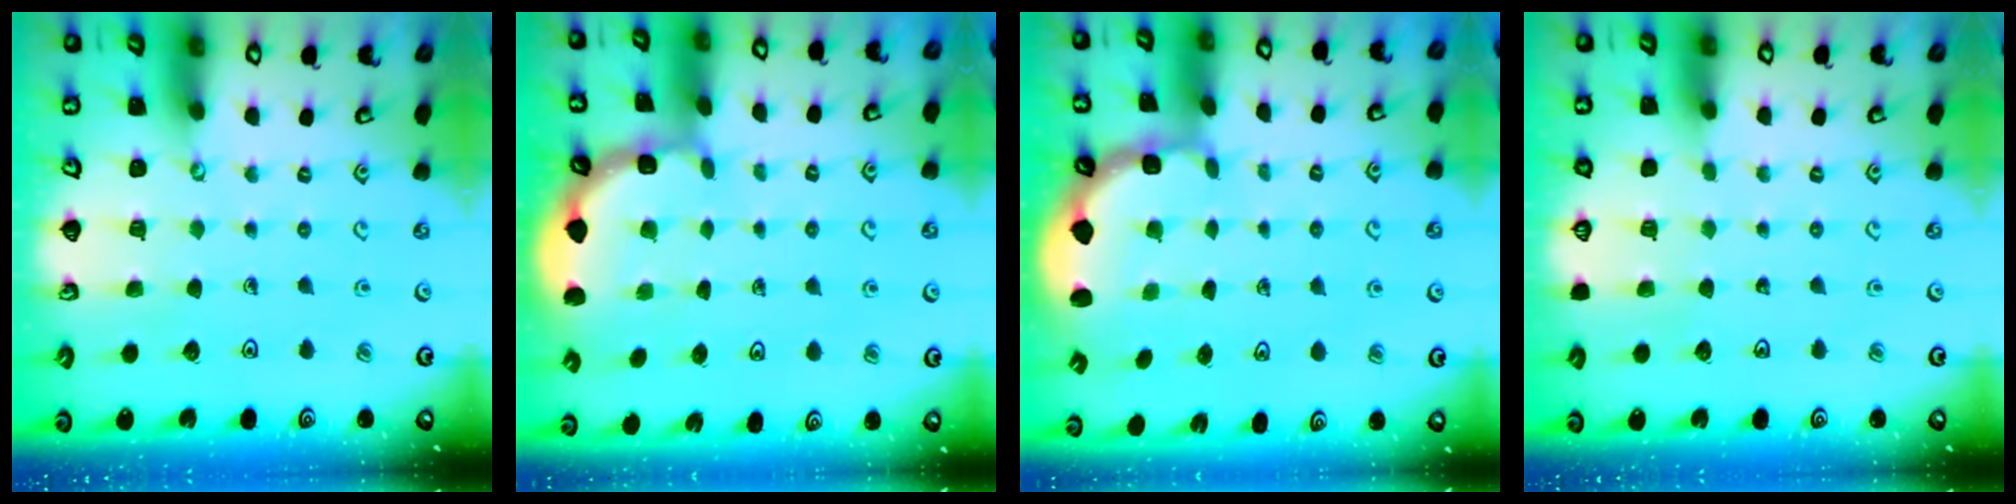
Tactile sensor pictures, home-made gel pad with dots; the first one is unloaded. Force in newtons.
{"total": 1.9, "press": 1.9, "slide": 0.3}
{"total": 2.7, "press": 2.1, "slide": 1.7}
{"total": 0.0}